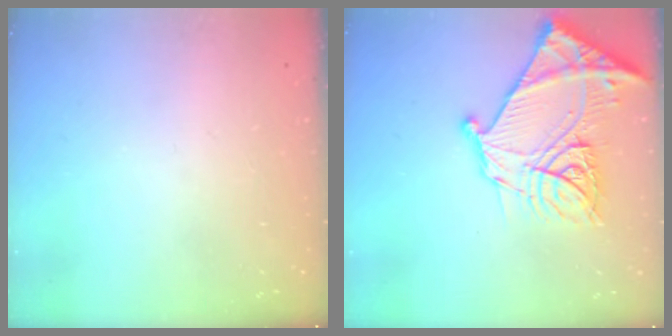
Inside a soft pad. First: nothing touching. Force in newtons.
{"total": 25.3, "press": 25.1, "slide": 2.8}